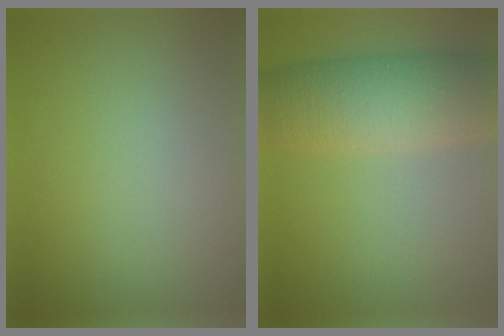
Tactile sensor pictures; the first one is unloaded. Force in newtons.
{"total": 8.7, "press": 8.7, "slide": 0.2}